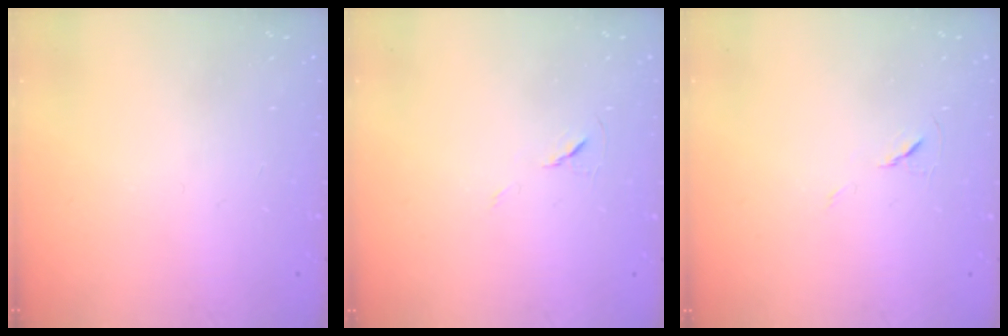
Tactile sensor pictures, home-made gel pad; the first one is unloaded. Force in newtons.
{"total": 6.0, "press": 5.5, "slide": 2.3}
{"total": 6.0, "press": 5.5, "slide": 2.3}